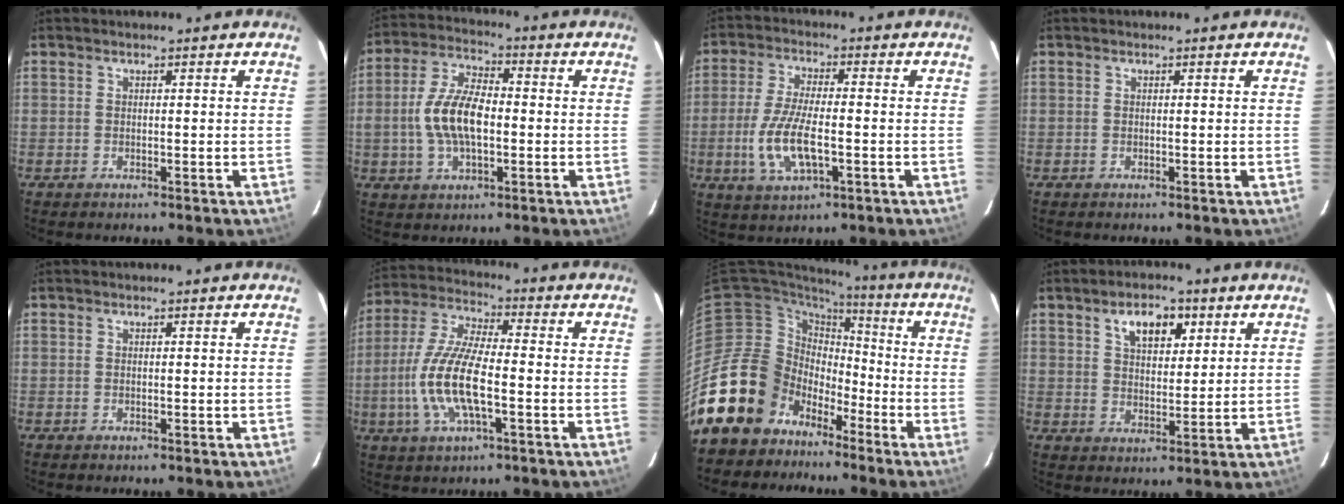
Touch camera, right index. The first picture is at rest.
{"total": 11.1, "force": [-1.3, 5.5, 9.6], "torque": [-0.196, 0.011, -0.024]}
{"total": 10.4, "force": [-2.7, 3.6, 9.4], "torque": [-0.195, -0.008, -0.050]}
{"total": 0.0}
{"total": 0.0}
{"total": 13.6, "force": [-3.3, 4.1, 12.5], "torque": [-0.263, -0.003, -0.067]}
{"total": 18.3, "force": [-10.6, 14.0, 5.2], "torque": [-0.128, 0.035, -0.174]}
{"total": 7.4, "force": [3.8, 4.0, 5.0], "torque": [-0.083, 0.013, 0.066]}